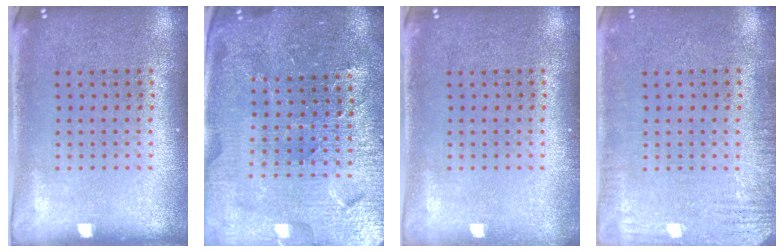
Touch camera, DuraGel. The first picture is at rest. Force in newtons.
{"total": 5.0, "press": 4.7, "slide": 1.8}
{"total": 0.6, "press": 0.6, "slide": 0.1}
{"total": 2.5, "press": 2.5, "slide": 0.4}